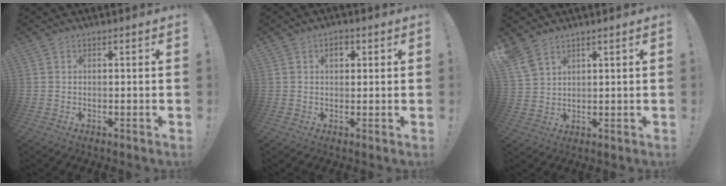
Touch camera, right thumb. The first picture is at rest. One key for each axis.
{"total": 3.3, "fx": 1.2, "fy": 2.2, "fz": 2.1, "tx": -0.027, "ty": 0.002, "tz": 0.018}
{"total": 5.8, "fx": 4.3, "fy": 2.7, "fz": 2.8, "tx": -0.060, "ty": -0.015, "tz": 0.087}